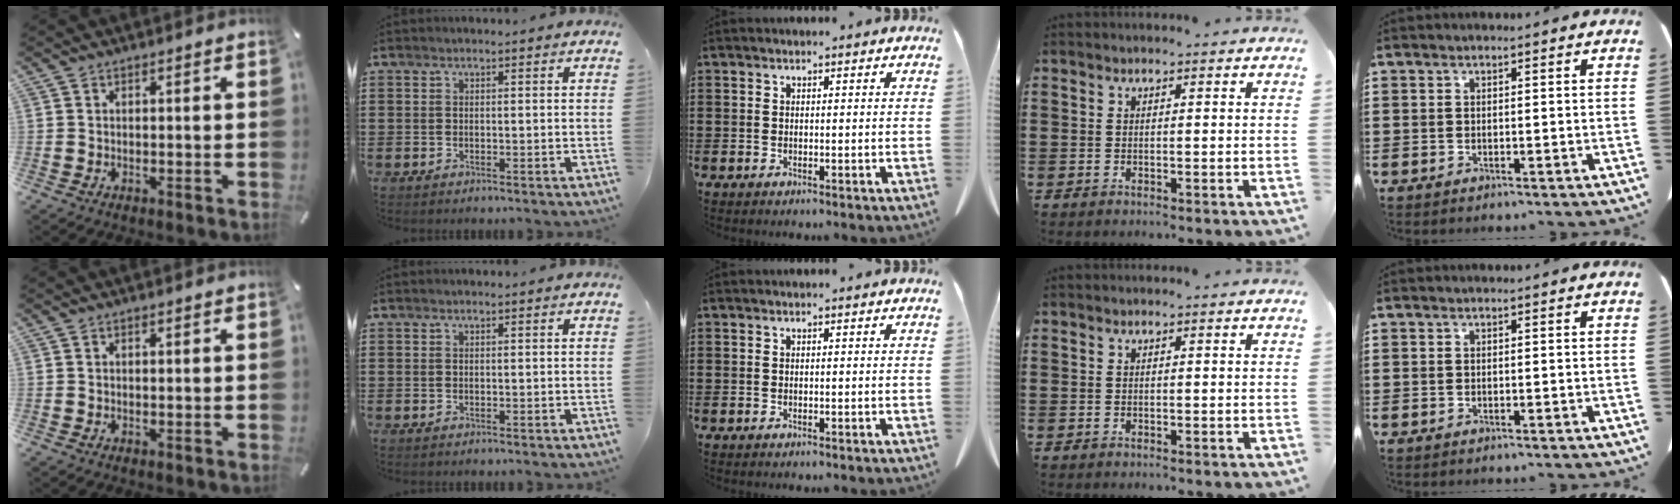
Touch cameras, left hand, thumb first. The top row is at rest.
{"thumb": {"total": 0.6, "force": [0.0, 0.2, 0.5], "torque": [-0.010, 0.001, -0.001]}}